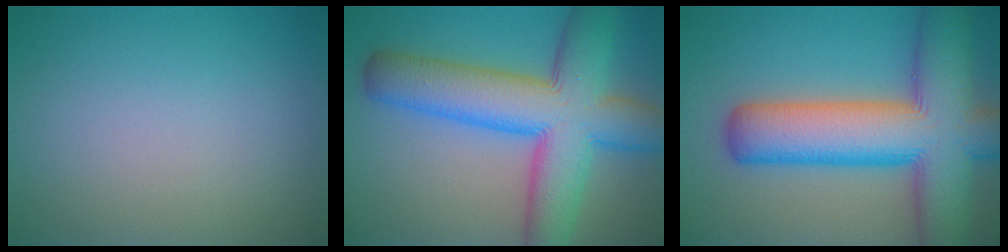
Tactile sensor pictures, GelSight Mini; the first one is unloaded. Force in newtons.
{"total": 11.6, "press": 11.6, "slide": 0.3}
{"total": 13.3, "press": 13.3, "slide": 0.5}